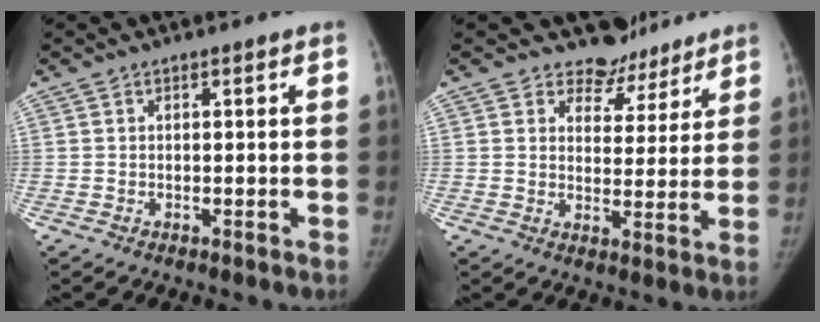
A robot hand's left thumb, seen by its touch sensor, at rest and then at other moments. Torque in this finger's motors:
{"motor_torque": [0.50, -0.62, 0.96, -0.64, -0.03]}